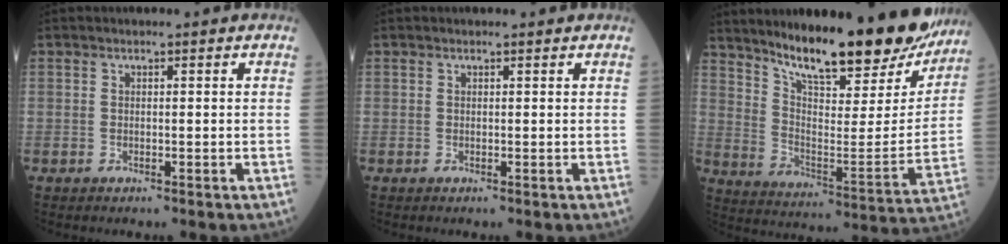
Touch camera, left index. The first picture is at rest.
{"total": 0.0}
{"total": 24.4, "force": [20.2, 5.0, 12.8], "torque": [-0.196, -0.044, 0.289]}